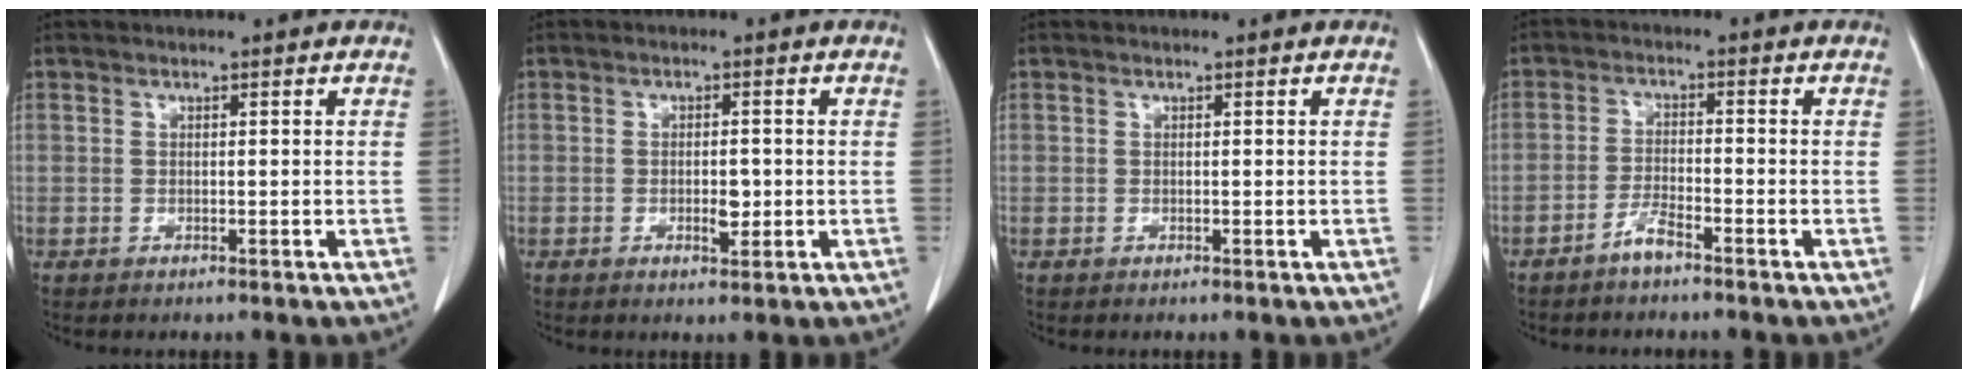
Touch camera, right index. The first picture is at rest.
{"total": 2.6, "force": [-0.4, 1.1, 2.3], "torque": [-0.038, 0.002, -0.001]}
{"total": 0.0}
{"total": 3.0, "force": [-2.5, 0.3, 1.7], "torque": [-0.035, 0.002, -0.050]}